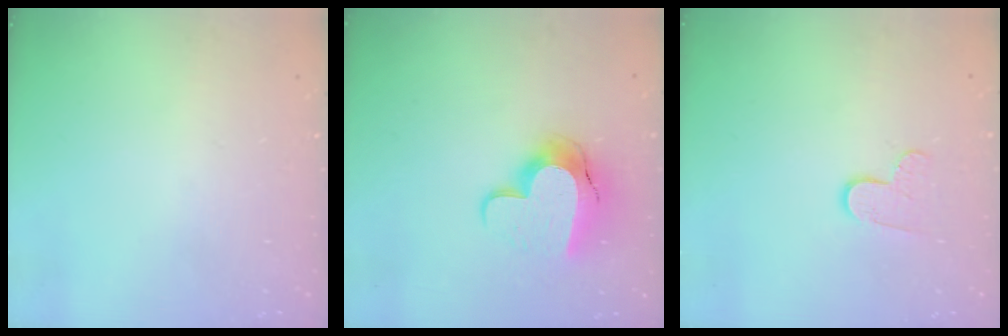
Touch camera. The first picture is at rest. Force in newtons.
{"total": 13.7, "press": 13.6, "slide": 1.0}
{"total": 7.0, "press": 7.0, "slide": 0.6}